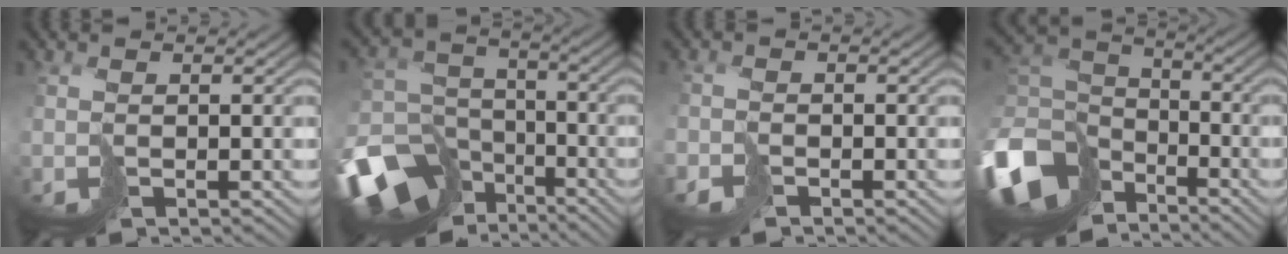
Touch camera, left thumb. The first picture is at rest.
{"total": 16.8, "force": [-10.0, 11.5, 6.9], "torque": [-0.233, -0.055, -0.134]}
{"total": 1.9, "force": [-1.6, 0.9, 0.4], "torque": [-0.009, -0.008, -0.037]}
{"total": 14.2, "force": [-7.2, 9.9, 7.1], "torque": [-0.235, -0.029, -0.133]}